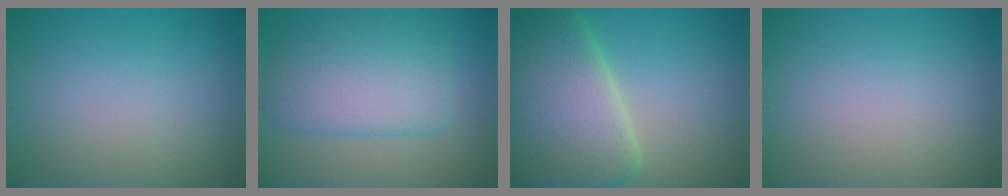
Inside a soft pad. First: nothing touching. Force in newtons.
{"total": 6.6, "press": 6.6, "slide": 0.4}
{"total": 11.8, "press": 11.8, "slide": 0.6}
{"total": 0.0}